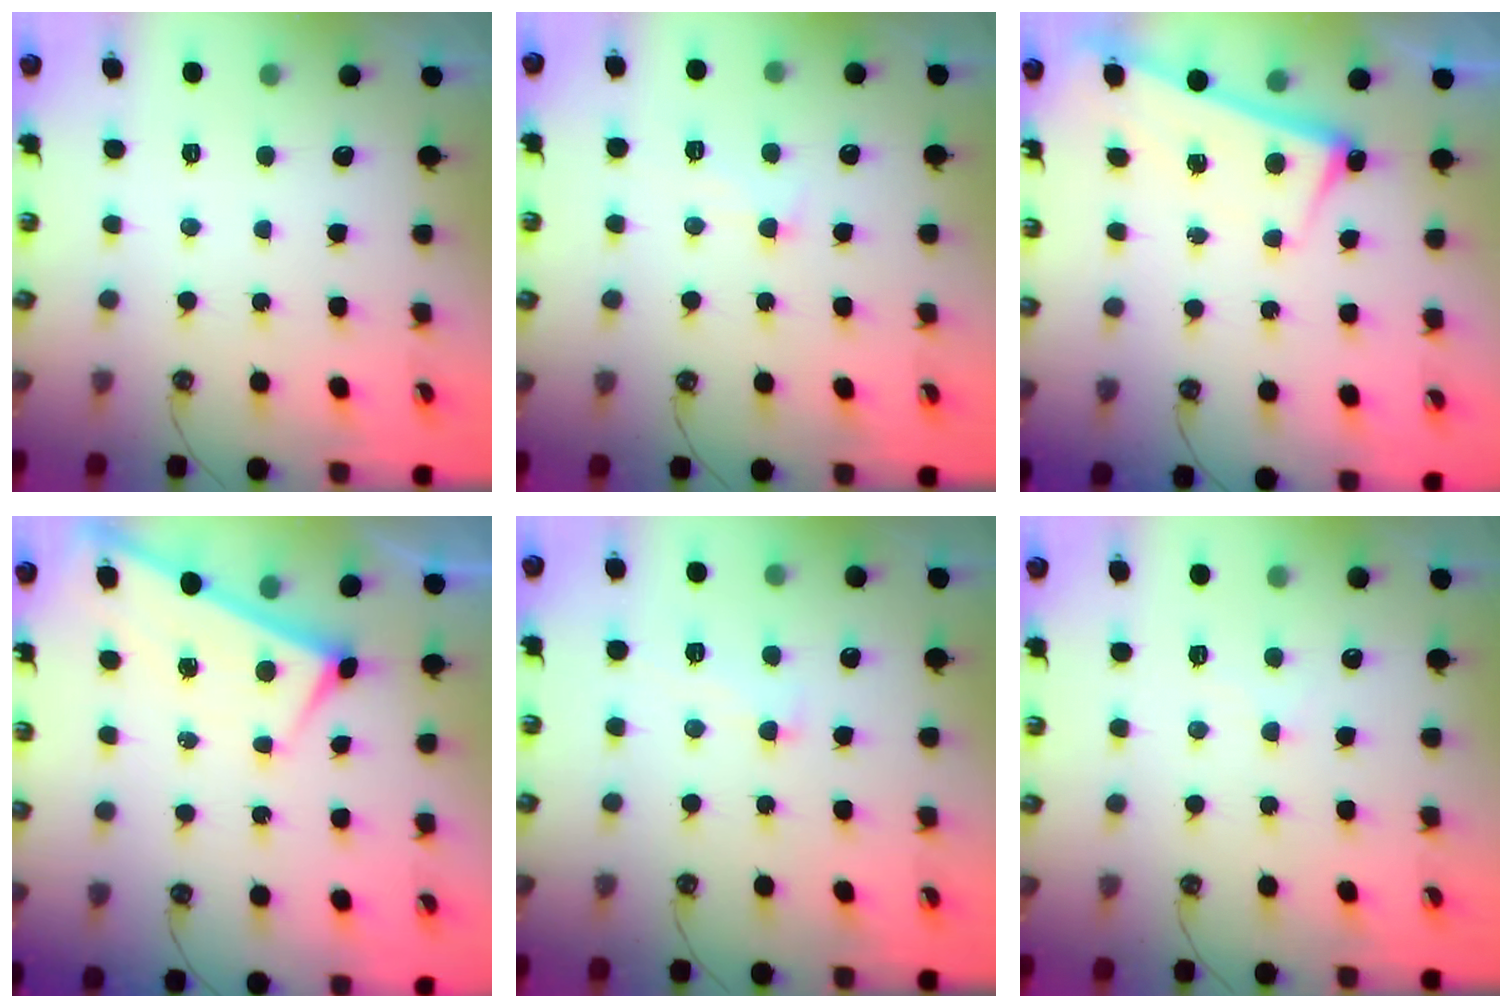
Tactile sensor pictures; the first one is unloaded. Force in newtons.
{"total": 2.6, "press": 2.5, "slide": 0.6}
{"total": 2.7, "press": 2.7, "slide": 0.5}
{"total": 1.7, "press": 1.7, "slide": 0.1}
{"total": 1.9, "press": 1.9, "slide": 0.4}
{"total": 1.3, "press": 1.2, "slide": 0.3}